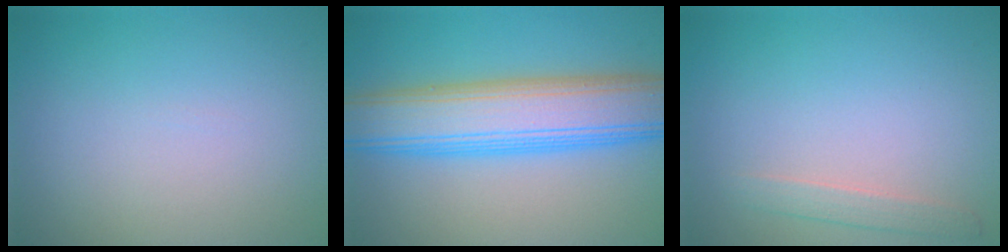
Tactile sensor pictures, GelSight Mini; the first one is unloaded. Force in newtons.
{"total": 9.3, "press": 9.3, "slide": 0.5}
{"total": 1.4, "press": 1.4, "slide": 0.0}